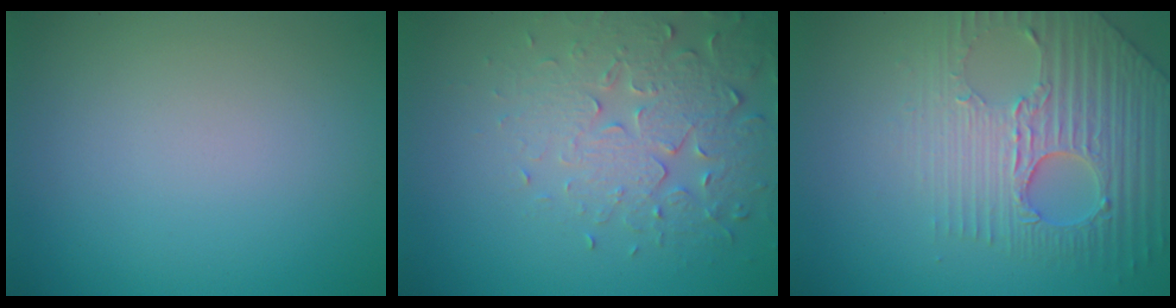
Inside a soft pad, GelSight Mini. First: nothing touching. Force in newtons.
{"total": 4.2, "press": 4.2, "slide": 0.5}
{"total": 4.8, "press": 4.5, "slide": 1.7}